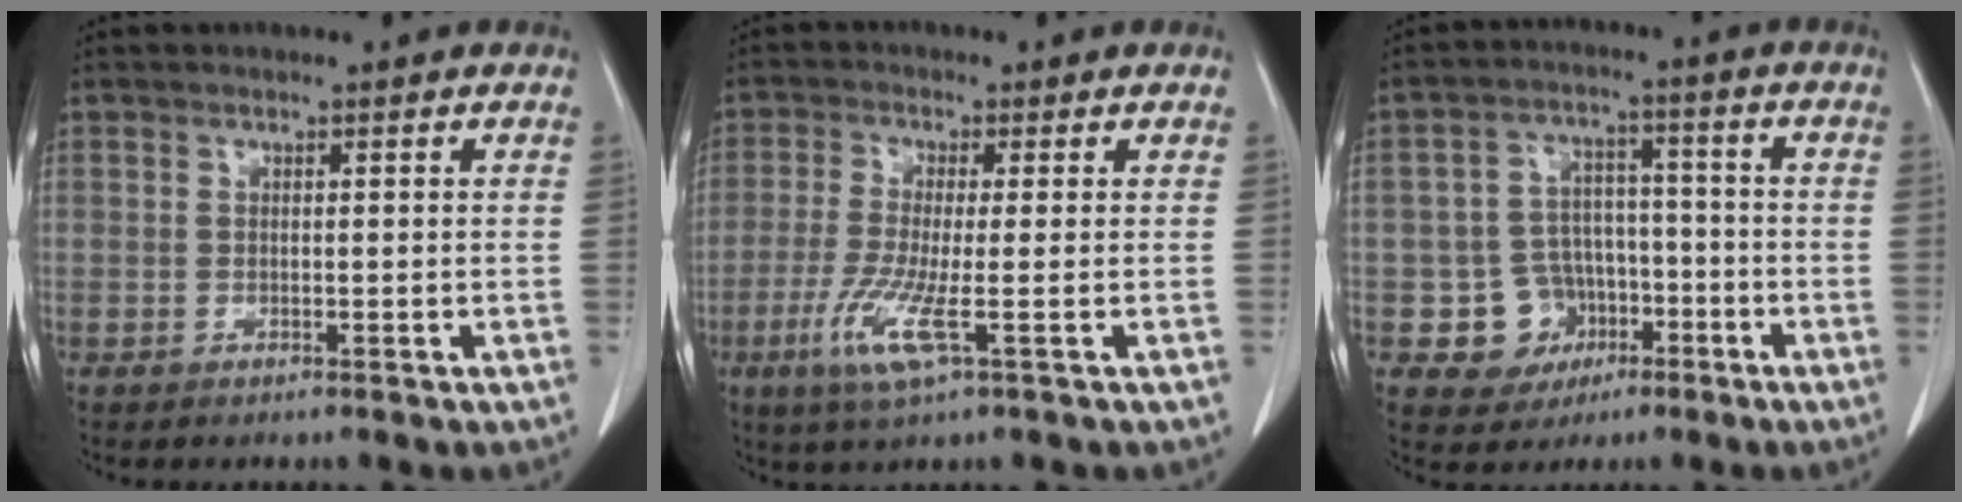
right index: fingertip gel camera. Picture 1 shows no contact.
{"total": 7.1, "force": [-2.6, 0.3, 6.6], "torque": [-0.142, -0.022, -0.054]}
{"total": 8.1, "force": [-3.0, 7.3, 1.7], "torque": [-0.021, 0.019, -0.036]}